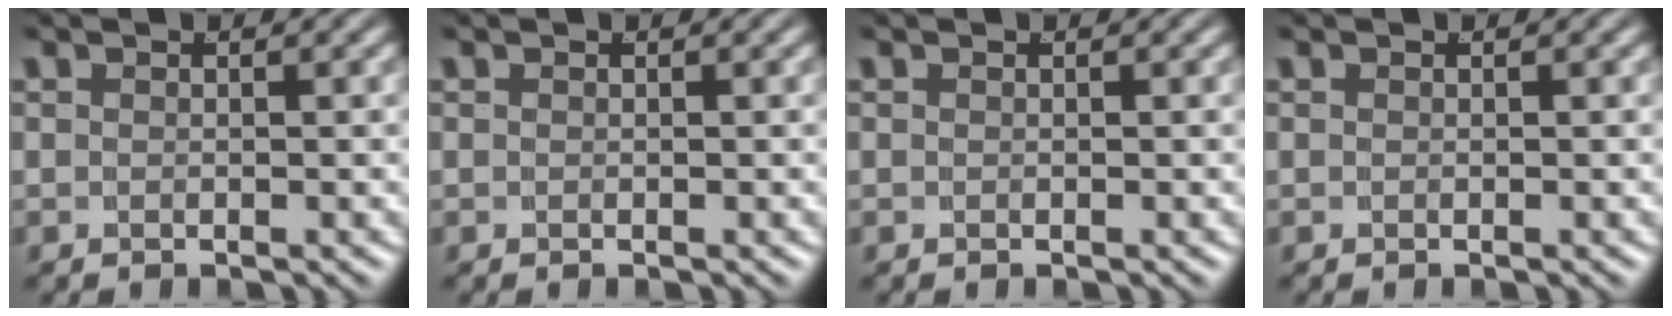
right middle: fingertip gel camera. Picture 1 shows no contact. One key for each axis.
{"total": 0.0}
{"total": 0.0}
{"total": 0.0}